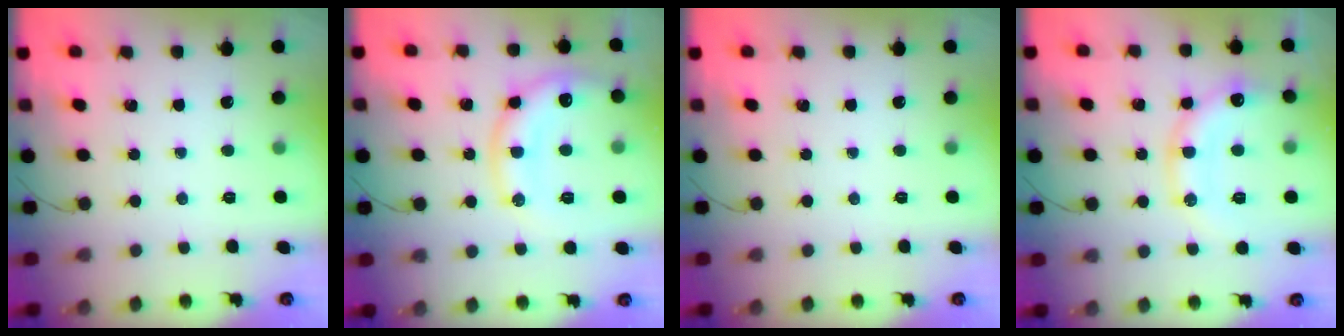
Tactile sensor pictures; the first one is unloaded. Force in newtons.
{"total": 14.9, "press": 14.9, "slide": 1.1}
{"total": 0.0}
{"total": 15.0, "press": 14.9, "slide": 1.6}